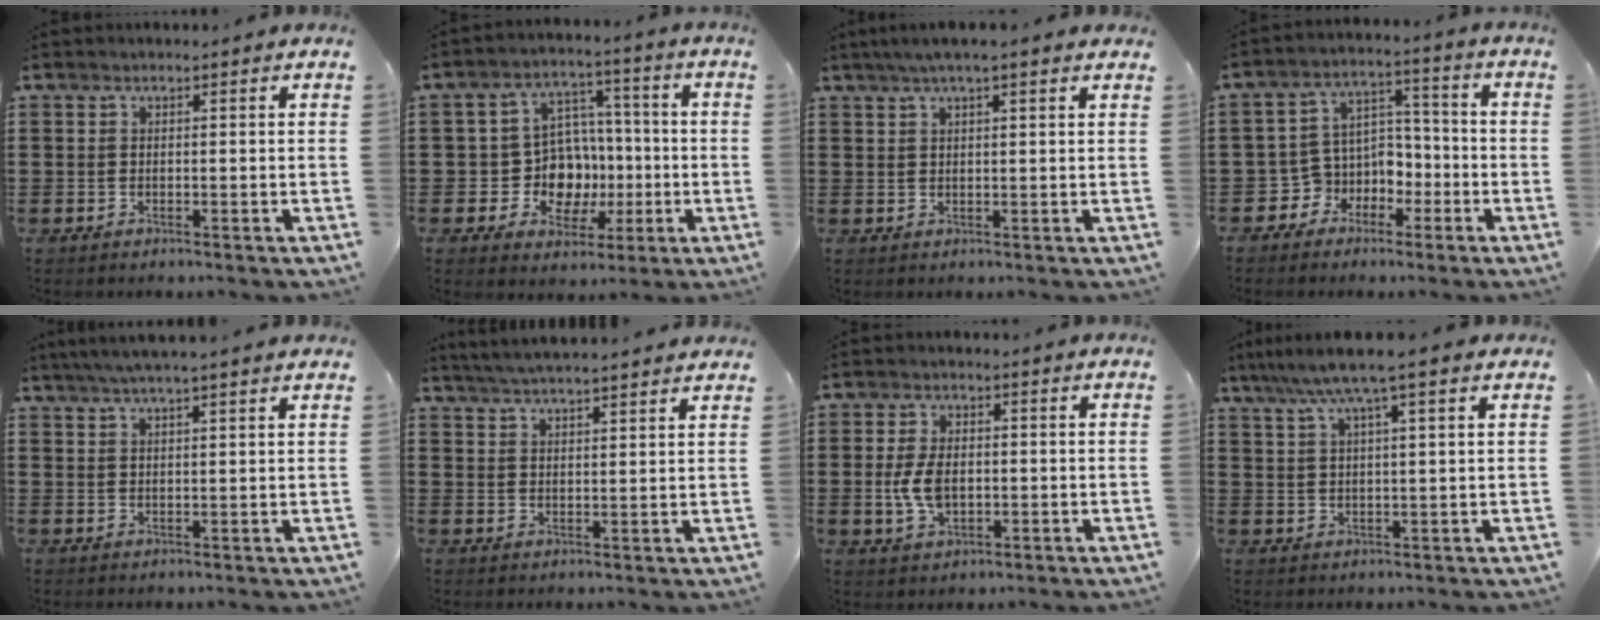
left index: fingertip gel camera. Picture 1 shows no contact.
{"total": 9.5, "force": [-1.2, 8.5, 4.1], "torque": [-0.097, 0.014, -0.014]}
{"total": 2.9, "force": [1.9, 0.2, 2.2], "torque": [-0.045, 0.004, 0.034]}
{"total": 5.8, "force": [-1.9, 5.5, 0.6], "torque": [-0.036, -0.006, -0.033]}
{"total": 3.7, "force": [3.2, -0.3, 1.7], "torque": [-0.042, -0.004, 0.059]}
{"total": 3.9, "force": [3.8, -0.5, 0.8], "torque": [-0.027, -0.014, 0.068]}
{"total": 5.7, "force": [-0.3, 3.4, 4.6], "torque": [-0.109, 0.001, -0.011]}
{"total": 6.2, "force": [4.3, 0.2, 4.5], "torque": [-0.098, -0.007, 0.073]}